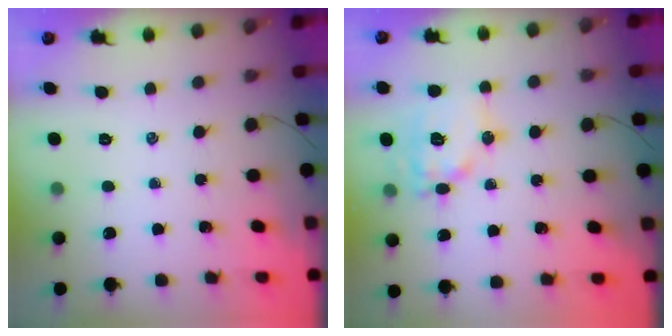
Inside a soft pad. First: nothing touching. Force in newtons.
{"total": 12.7, "press": 12.7, "slide": 0.9}